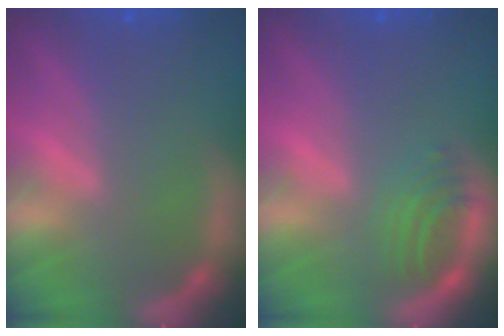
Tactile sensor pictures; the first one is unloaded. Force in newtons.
{"total": 2.9}